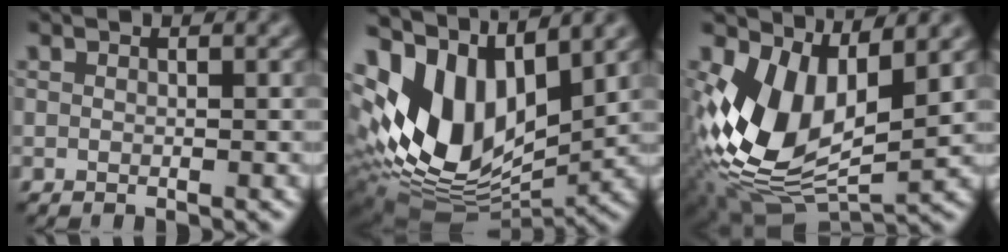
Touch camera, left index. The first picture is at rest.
{"total": 12.3, "force": [2.9, 7.6, 9.3], "torque": [-0.195, -0.005, 0.052]}
{"total": 11.0, "force": [0.0, 6.4, 8.9], "torque": [-0.189, -0.020, -0.002]}